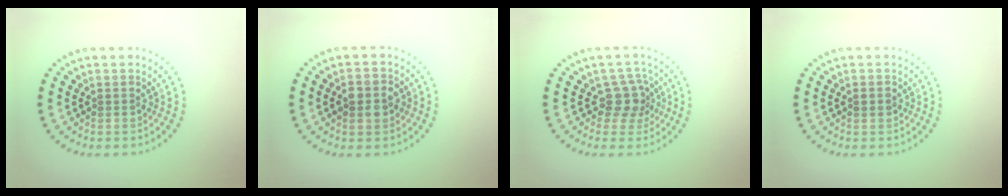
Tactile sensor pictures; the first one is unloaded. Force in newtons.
{"total": 2.7, "press": 2.7, "slide": 0.1}
{"total": 2.8, "press": 2.1, "slide": 1.8}
{"total": 1.1, "press": 1.1, "slide": 0.1}